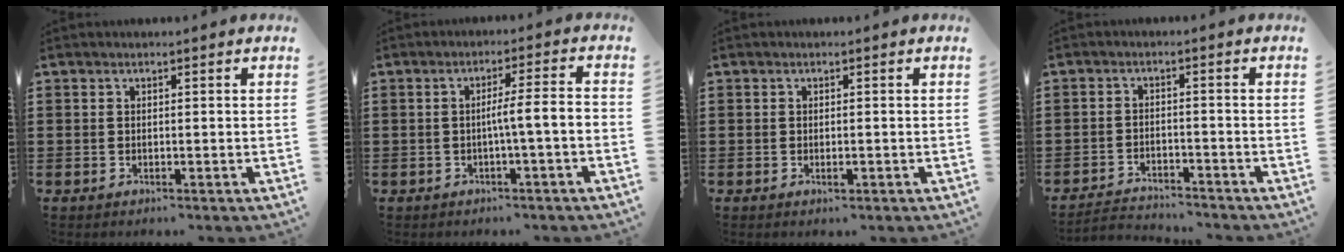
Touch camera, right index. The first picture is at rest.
{"total": 4.3, "force": [-1.0, 0.0, 4.2], "torque": [-0.077, -0.002, -0.022]}
{"total": 1.0, "force": [-0.3, 0.3, 0.9], "torque": [-0.017, -0.004, -0.005]}
{"total": 2.7, "force": [-2.7, 0.3, 0.0], "torque": [-0.009, 0.001, -0.060]}